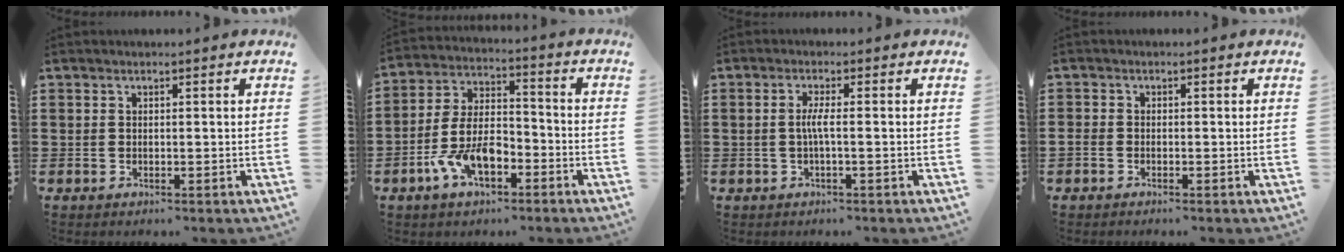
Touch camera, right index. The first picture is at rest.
{"total": 9.4, "force": [-4.2, 4.8, 6.9], "torque": [-0.153, 0.010, -0.081]}
{"total": 2.8, "force": [-0.6, 0.2, 2.7], "torque": [-0.065, -0.007, -0.017]}
{"total": 1.0, "force": [-0.8, 0.6, 0.3], "torque": [-0.008, 0.002, -0.017]}